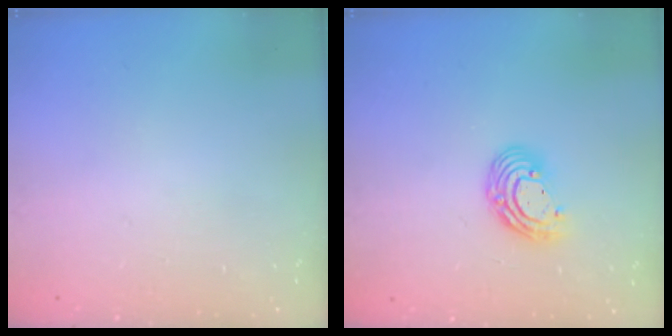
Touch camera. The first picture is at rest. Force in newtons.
{"total": 9.2, "press": 9.2, "slide": 0.6}